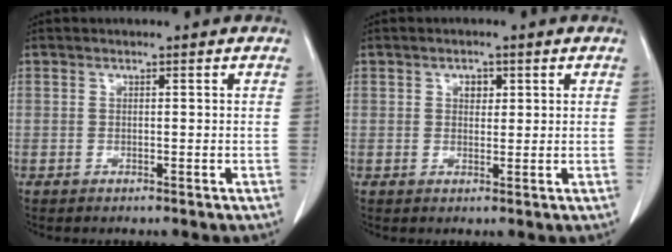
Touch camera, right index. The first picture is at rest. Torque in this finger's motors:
{"motor_torque": [0.09, 0.09, 0.00, 0.00]}